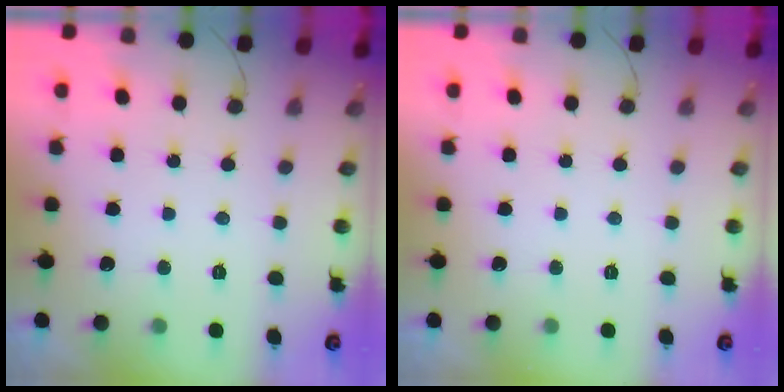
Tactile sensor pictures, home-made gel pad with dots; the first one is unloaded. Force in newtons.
{"total": 0.0}